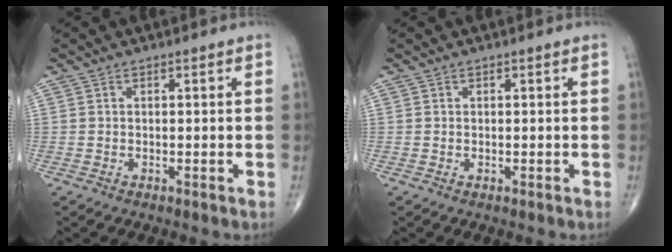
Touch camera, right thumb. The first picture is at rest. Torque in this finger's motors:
{"motor_torque": [-0.70, -0.29, -0.07, -0.14, -0.01]}